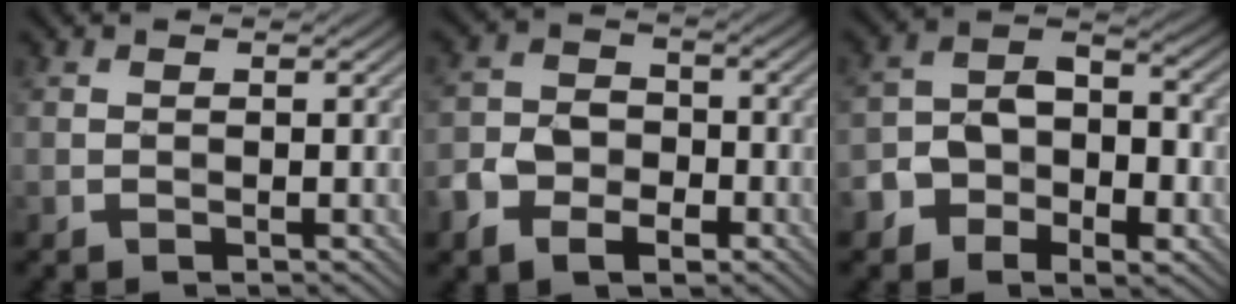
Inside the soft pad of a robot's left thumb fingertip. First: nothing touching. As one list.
[{"total": 6.4, "force": [-3.4, 4.3, 3.3], "torque": [-0.063, -0.007, -0.076]}, {"total": 8.8, "force": [-4.3, 5.7, 5.2], "torque": [-0.085, -0.008, -0.082]}]